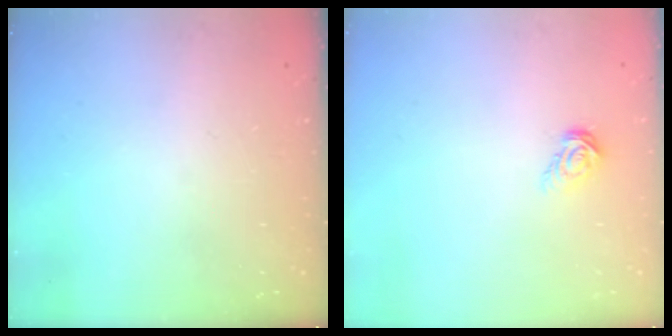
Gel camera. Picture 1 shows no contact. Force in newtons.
{"total": 4.7, "press": 4.7, "slide": 0.4}